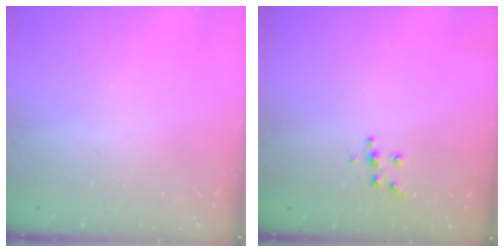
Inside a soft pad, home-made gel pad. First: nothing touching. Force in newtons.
{"total": 6.1, "press": 6.1, "slide": 0.4}